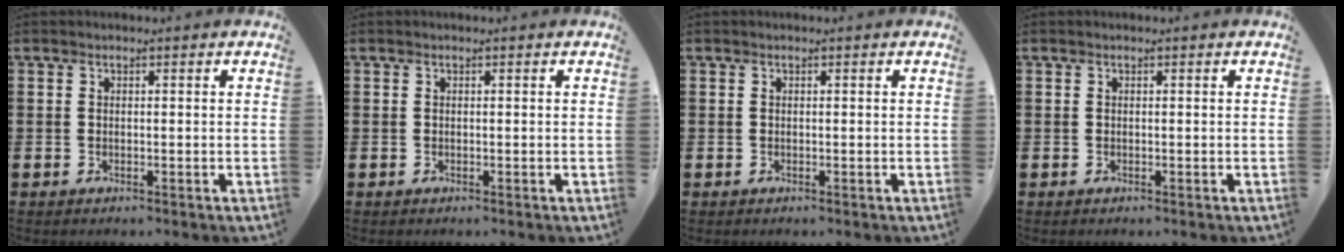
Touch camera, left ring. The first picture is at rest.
{"total": 0.0}
{"total": 0.0}
{"total": 0.0}